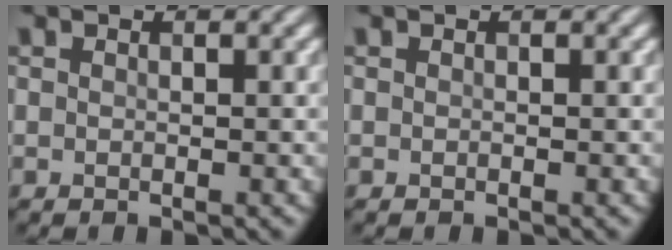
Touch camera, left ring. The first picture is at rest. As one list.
[{"total": 0.0}]